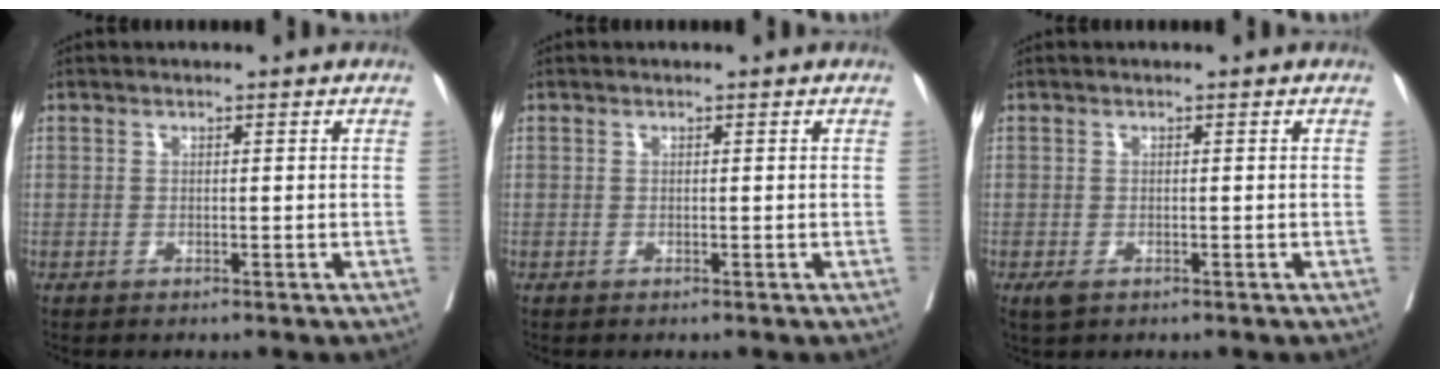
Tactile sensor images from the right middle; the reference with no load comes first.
{"total": 0.0}
{"total": 1.7, "force": [-0.8, 0.9, 1.2], "torque": [-0.026, -0.005, -0.008]}